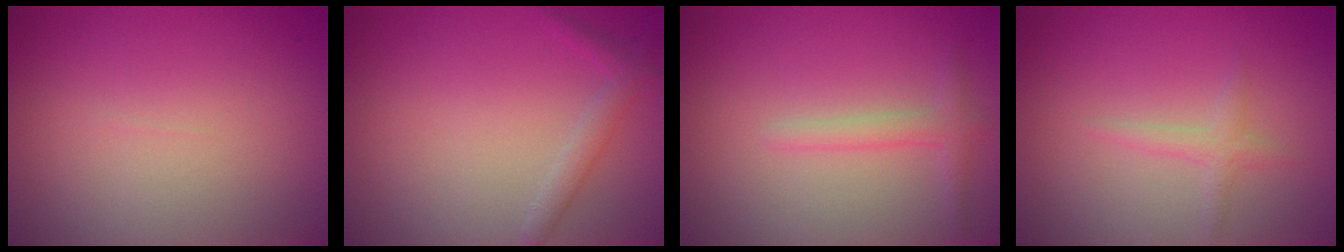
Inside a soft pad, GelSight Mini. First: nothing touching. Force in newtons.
{"total": 1.5, "press": 1.5, "slide": 0.1}
{"total": 1.6, "press": 1.6, "slide": 0.1}
{"total": 1.3, "press": 1.3, "slide": 0.1}